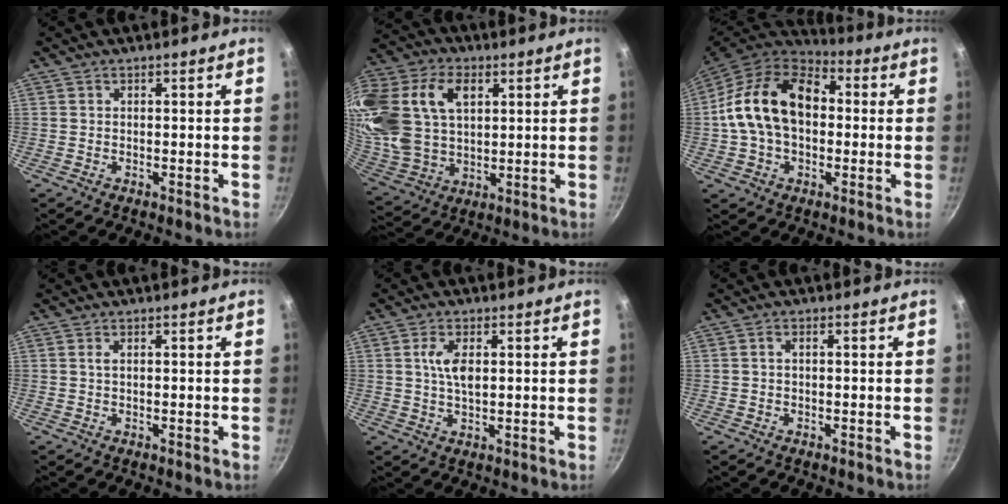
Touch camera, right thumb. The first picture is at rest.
{"total": 26.7, "force": [8.6, 18.2, 17.6], "torque": [-0.397, 0.022, 0.168]}
{"total": 18.4, "force": [1.0, 12.6, 13.4], "torque": [-0.211, 0.037, 0.003]}
{"total": 1.0, "force": [0.3, 0.2, 0.9], "torque": [-0.018, 0.000, 0.004]}
{"total": 5.0, "force": [1.1, 2.3, 4.3], "torque": [-0.079, 0.000, 0.020]}
{"total": 1.1, "force": [0.0, 0.6, 0.9], "torque": [-0.020, 0.007, -0.001]}